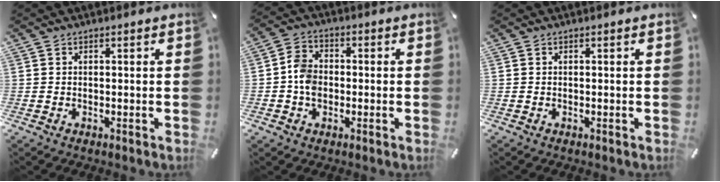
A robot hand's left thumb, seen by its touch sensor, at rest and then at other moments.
{"total": 5.9, "force": [-1.1, 4.8, 3.3], "torque": [-0.072, 0.010, -0.020]}
{"total": 0.0}